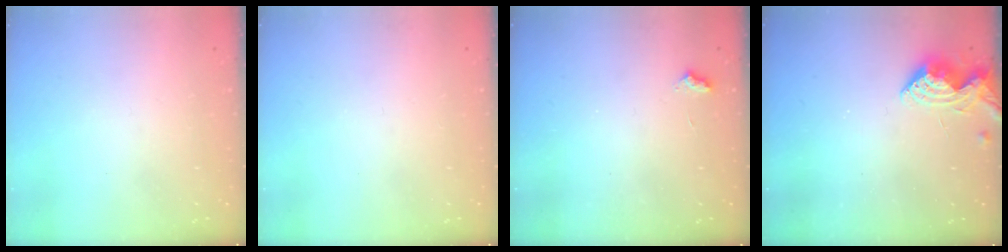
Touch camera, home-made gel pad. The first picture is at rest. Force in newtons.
{"total": 0.0}
{"total": 2.7, "press": 2.7, "slide": 0.4}
{"total": 7.6, "press": 7.5, "slide": 0.7}